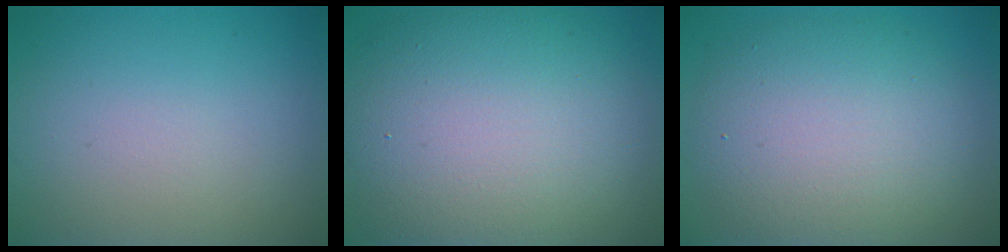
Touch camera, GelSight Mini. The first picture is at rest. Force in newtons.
{"total": 13.9, "press": 13.9, "slide": 0.8}
{"total": 8.5, "press": 8.5, "slide": 0.3}